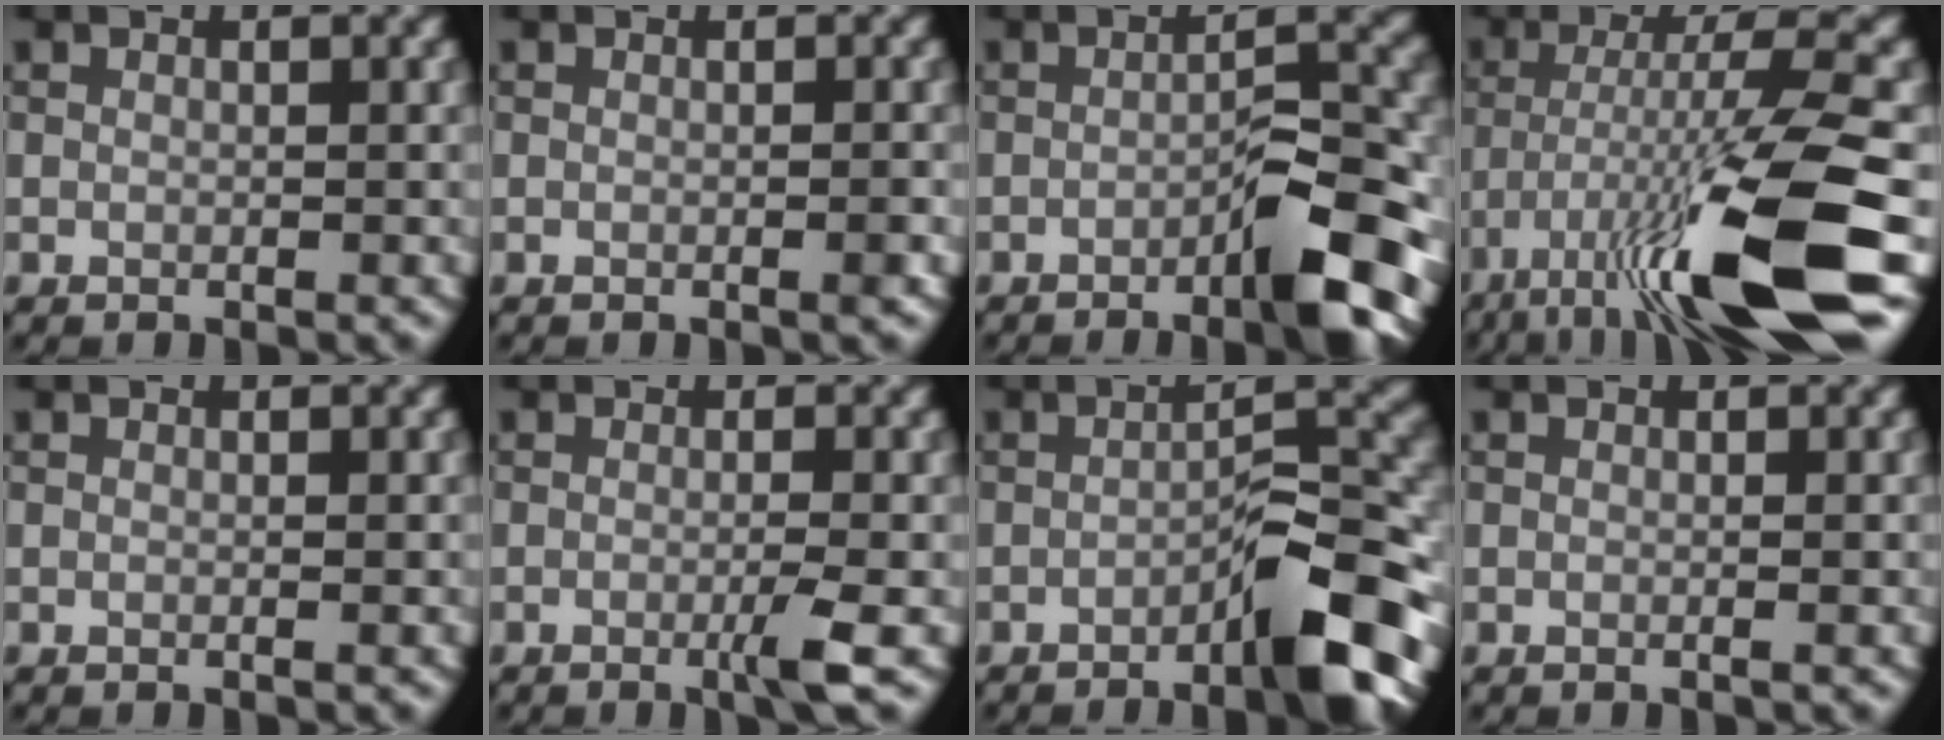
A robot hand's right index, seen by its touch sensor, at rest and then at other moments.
{"total": 0.8, "force": [-0.3, 0.0, 0.7], "torque": [-0.009, 0.003, -0.006]}
{"total": 6.7, "force": [-3.3, 1.2, 5.7], "torque": [-0.081, 0.014, -0.051]}
{"total": 13.1, "force": [-6.4, 2.1, 11.3], "torque": [-0.200, -0.004, -0.105]}
{"total": 0.0}
{"total": 2.2, "force": [-0.7, 0.2, 2.0], "torque": [-0.032, -0.003, -0.018]}
{"total": 7.6, "force": [-3.9, 1.4, 6.3], "torque": [-0.084, 0.020, -0.063]}
{"total": 0.5, "force": [-0.1, 0.1, 0.5], "torque": [-0.006, -0.001, -0.003]}